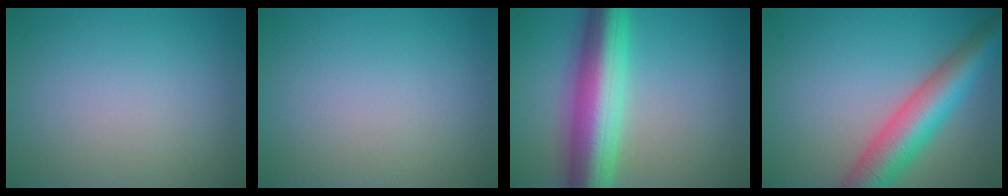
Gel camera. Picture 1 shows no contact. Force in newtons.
{"total": 0.0}
{"total": 9.9, "press": 9.9, "slide": 0.2}
{"total": 7.8, "press": 7.8, "slide": 0.3}